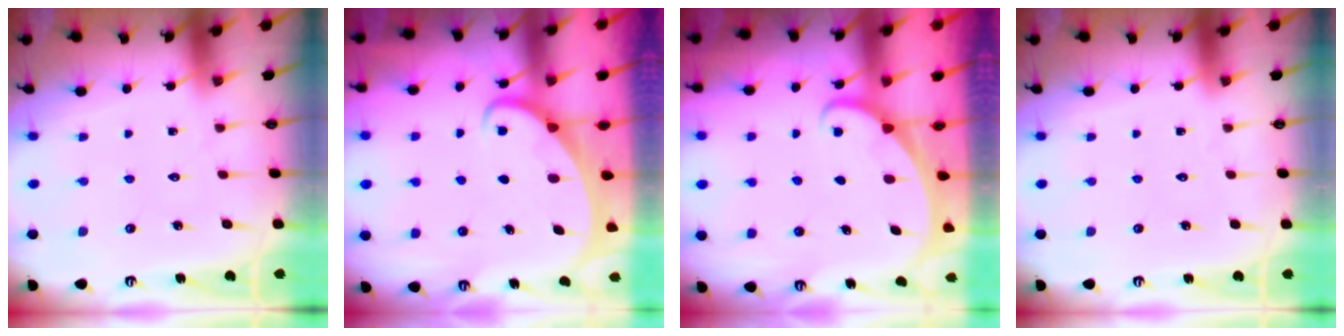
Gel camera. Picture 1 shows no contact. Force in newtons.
{"total": 2.0, "press": 2.0, "slide": 0.2}
{"total": 1.5, "press": 1.5, "slide": 0.1}
{"total": 0.0}